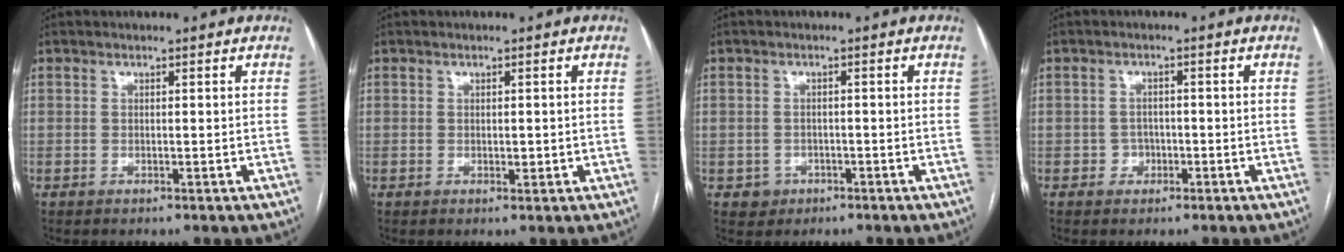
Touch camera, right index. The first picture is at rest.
{"total": 1.1, "force": [-0.1, 0.6, 0.9], "torque": [-0.012, -0.001, 0.000]}
{"total": 2.4, "force": [-1.1, 2.2, 0.0], "torque": [0.005, 0.011, -0.013]}
{"total": 1.9, "force": [-0.9, 1.6, 0.4], "torque": [0.002, 0.010, -0.015]}